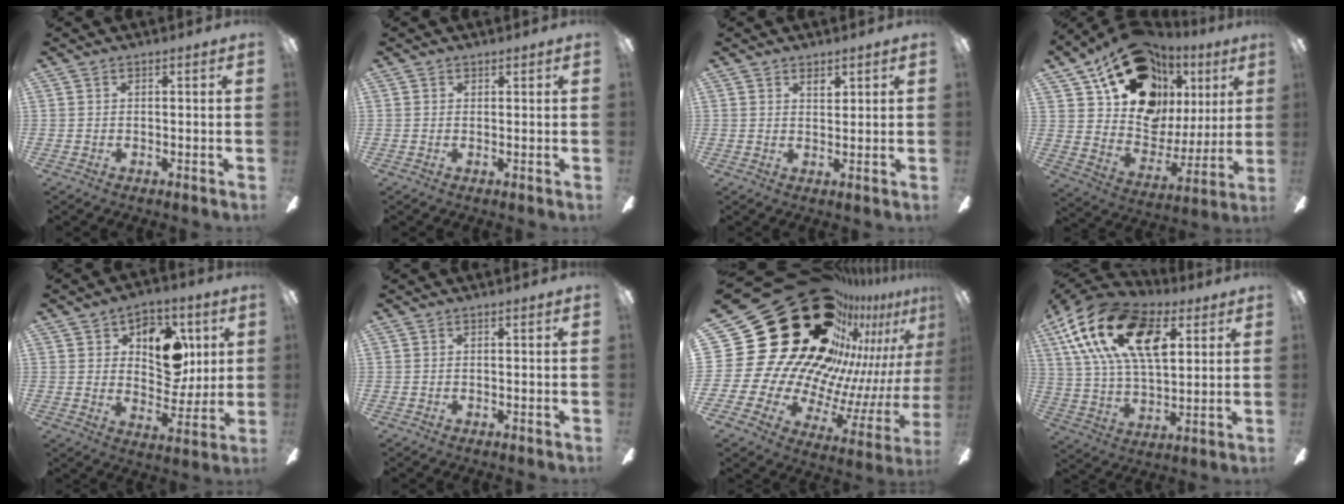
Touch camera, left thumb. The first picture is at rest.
{"total": 0.6, "force": [0.3, 0.5, 0.0], "torque": [0.008, 0.000, 0.004]}
{"total": 2.6, "force": [1.8, 1.3, 1.4], "torque": [-0.014, -0.004, 0.028]}
{"total": 19.8, "force": [12.2, 13.1, 8.6], "torque": [-0.146, -0.071, 0.231]}
{"total": 13.2, "force": [4.4, 9.4, 8.1], "torque": [-0.100, -0.012, 0.078]}
{"total": 0.0}
{"total": 41.1, "force": [21.7, 23.8, 25.7], "torque": [-0.384, -0.224, 0.472]}
{"total": 23.8, "force": [10.4, 12.7, 17.2], "torque": [-0.327, -0.026, 0.179]}